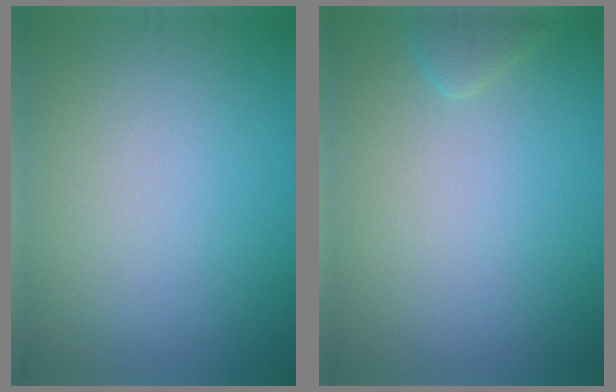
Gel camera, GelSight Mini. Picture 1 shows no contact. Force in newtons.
{"total": 1.3, "press": 1.3, "slide": 0.1}